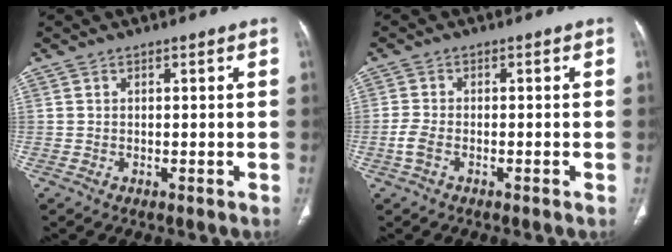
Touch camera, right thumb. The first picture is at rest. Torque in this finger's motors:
{"motor_torque": [0.24, 0.02, 0.48, -0.35, 0.16]}